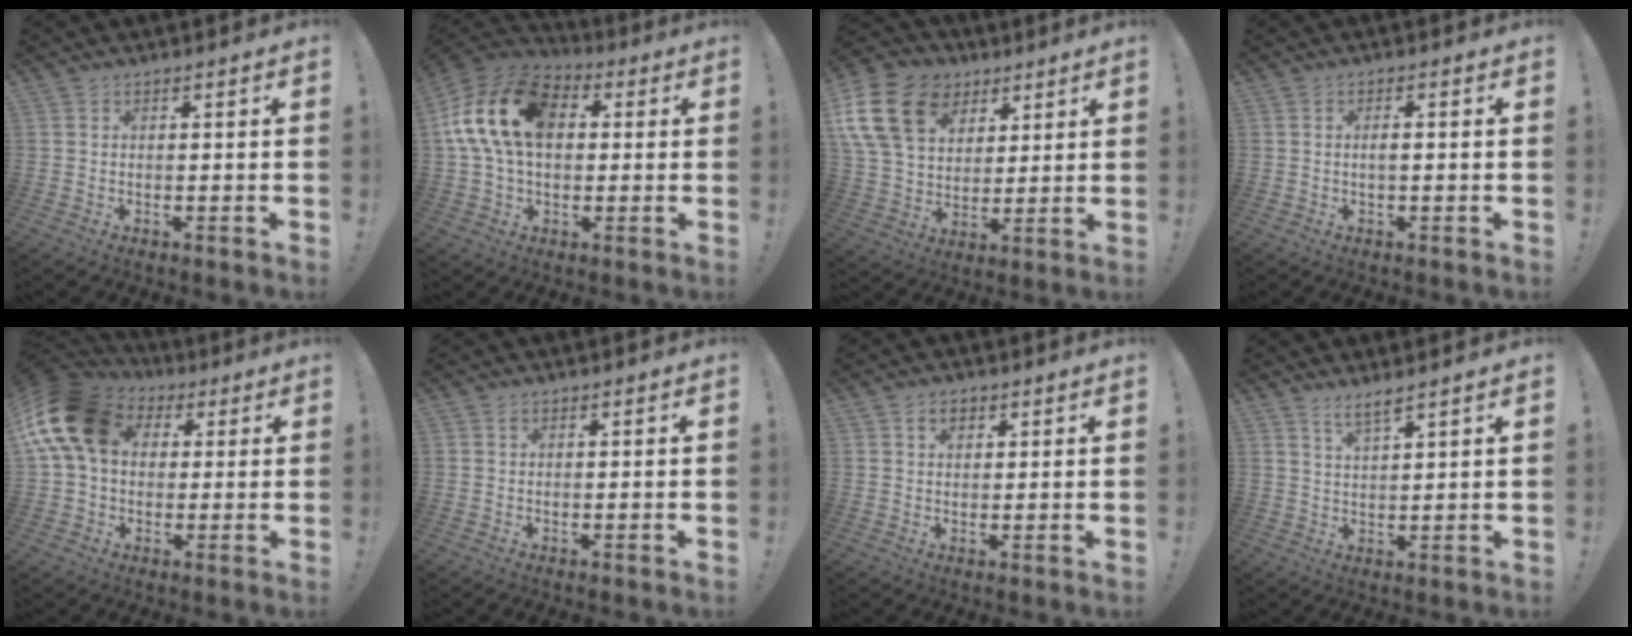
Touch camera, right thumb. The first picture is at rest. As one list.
[{"total": 19.1, "force": [3.7, 12.6, 13.9], "torque": [-0.266, 0.015, 0.070]}, {"total": 20.0, "force": [7.6, 14.7, 11.2], "torque": [-0.212, -0.026, 0.151]}, {"total": 2.1, "force": [-0.5, 0.4, 2.0], "torque": [-0.034, 0.002, -0.011]}, {"total": 17.6, "force": [4.2, 12.6, 11.5], "torque": [-0.218, 0.002, 0.082]}, {"total": 0.0}, {"total": 2.8, "force": [1.3, 1.8, 1.6], "torque": [-0.021, 0.000, 0.020]}, {"total": 4.0, "force": [3.2, 0.2, 2.4], "torque": [-0.045, -0.017, 0.054]}]